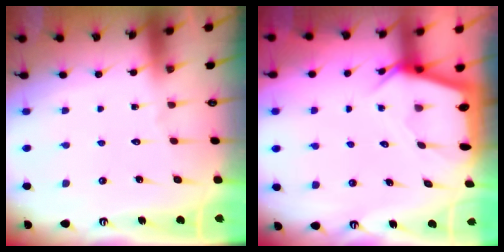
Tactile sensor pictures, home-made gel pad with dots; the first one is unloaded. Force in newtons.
{"total": 3.5, "press": 3.5, "slide": 0.4}